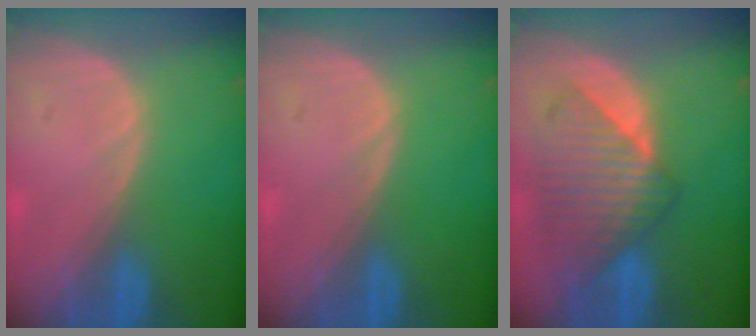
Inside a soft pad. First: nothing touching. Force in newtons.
{"total": 0.0}
{"total": 8.7, "press": 8.1, "slide": 3.1}